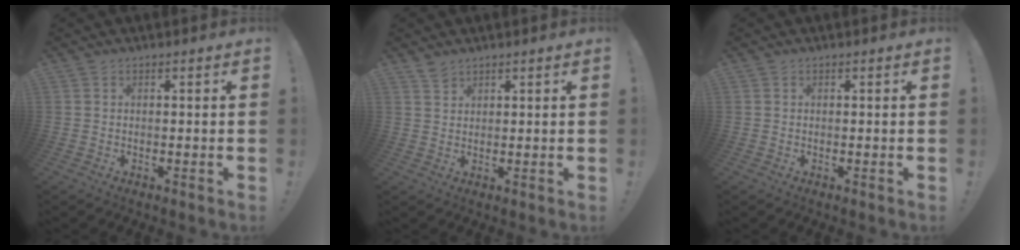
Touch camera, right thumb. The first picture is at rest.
{"total": 2.6, "force": [2.3, 0.8, 0.9], "torque": [-0.003, -0.016, 0.041]}
{"total": 0.0}